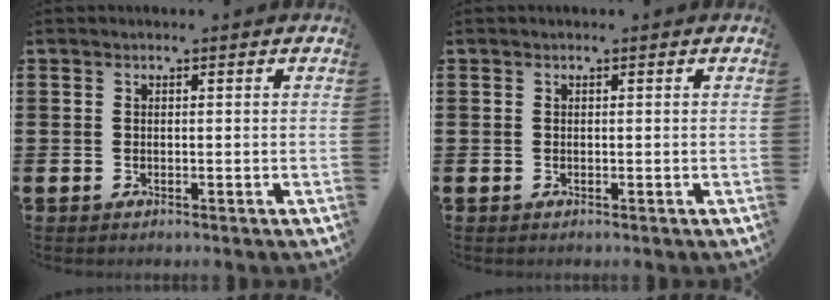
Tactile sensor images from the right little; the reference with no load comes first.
{"total": 0.0}